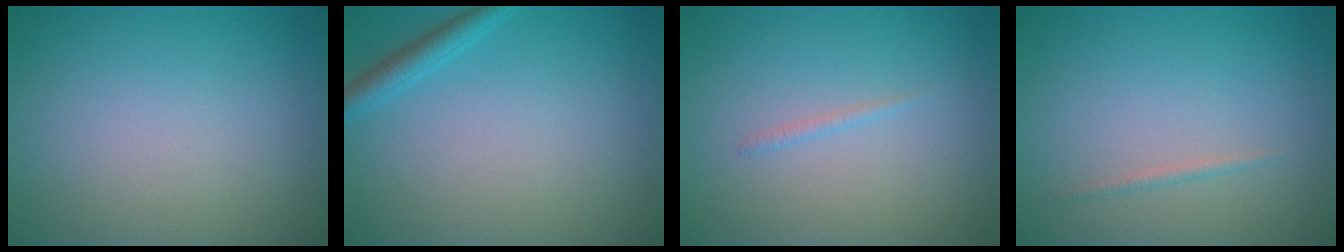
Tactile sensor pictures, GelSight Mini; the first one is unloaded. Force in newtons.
{"total": 1.9, "press": 1.9, "slide": 0.2}
{"total": 0.6, "press": 0.5, "slide": 0.1}
{"total": 0.6, "press": 0.6, "slide": 0.1}